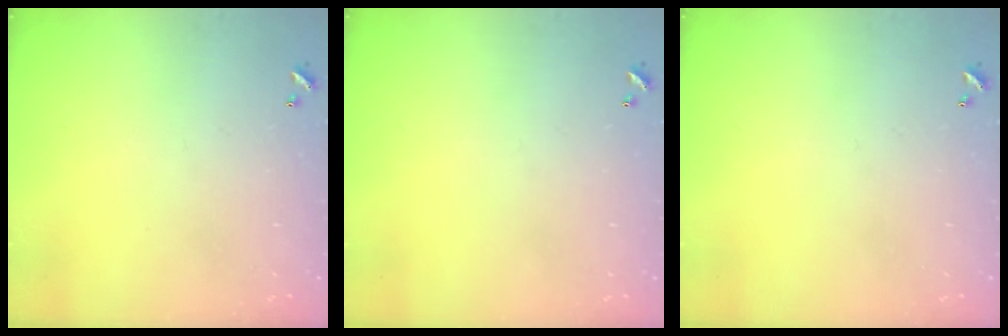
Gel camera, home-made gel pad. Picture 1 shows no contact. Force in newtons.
{"total": 0.0}
{"total": 0.0}